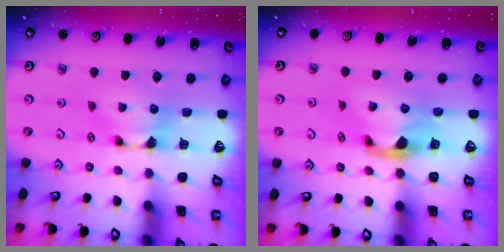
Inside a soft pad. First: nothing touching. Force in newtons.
{"total": 2.2, "press": 1.9, "slide": 1.2}